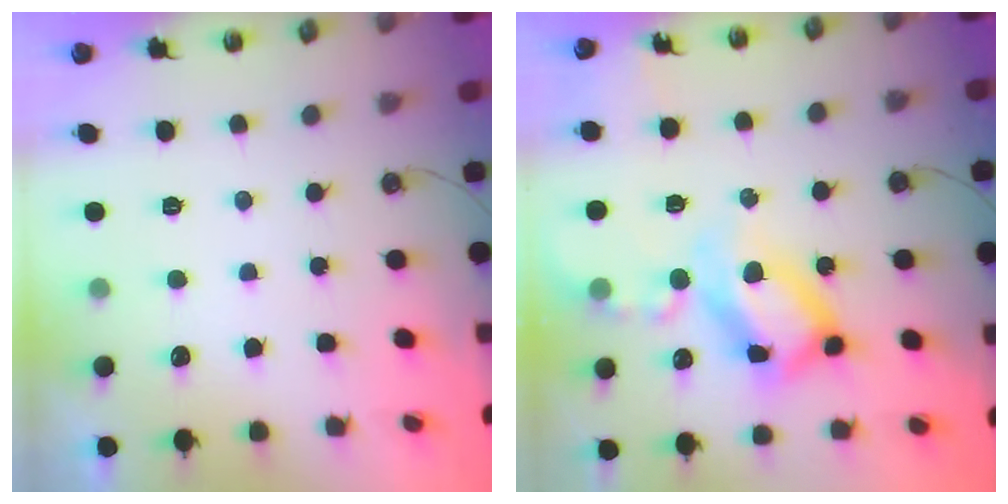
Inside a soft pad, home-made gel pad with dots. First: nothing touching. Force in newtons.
{"total": 22.1, "press": 22.0, "slide": 2.1}